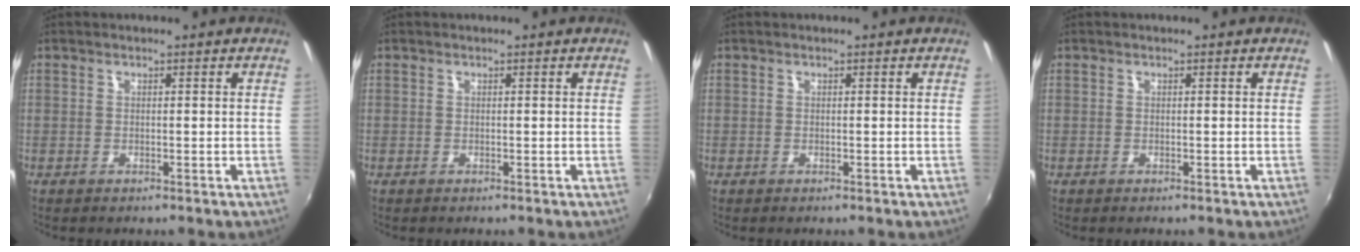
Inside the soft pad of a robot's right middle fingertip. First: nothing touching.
{"total": 0.0}
{"total": 0.0}
{"total": 0.0}